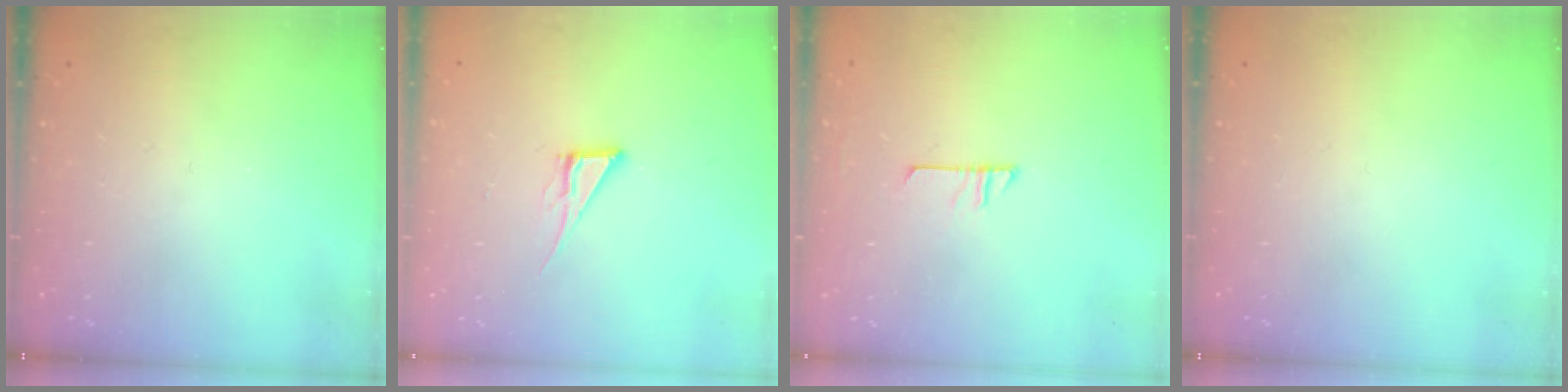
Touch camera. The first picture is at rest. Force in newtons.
{"total": 6.8, "press": 6.8, "slide": 0.2}
{"total": 6.4, "press": 6.4, "slide": 0.3}
{"total": 0.0}